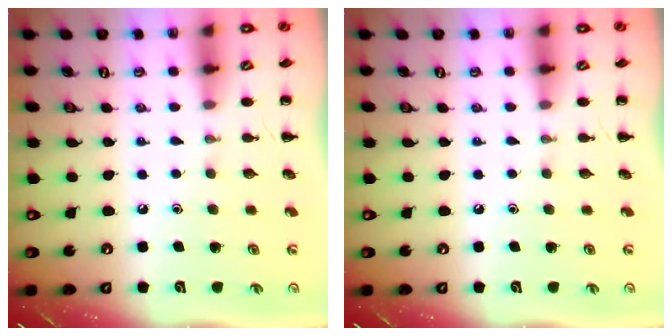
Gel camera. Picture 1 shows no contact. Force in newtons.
{"total": 0.0}